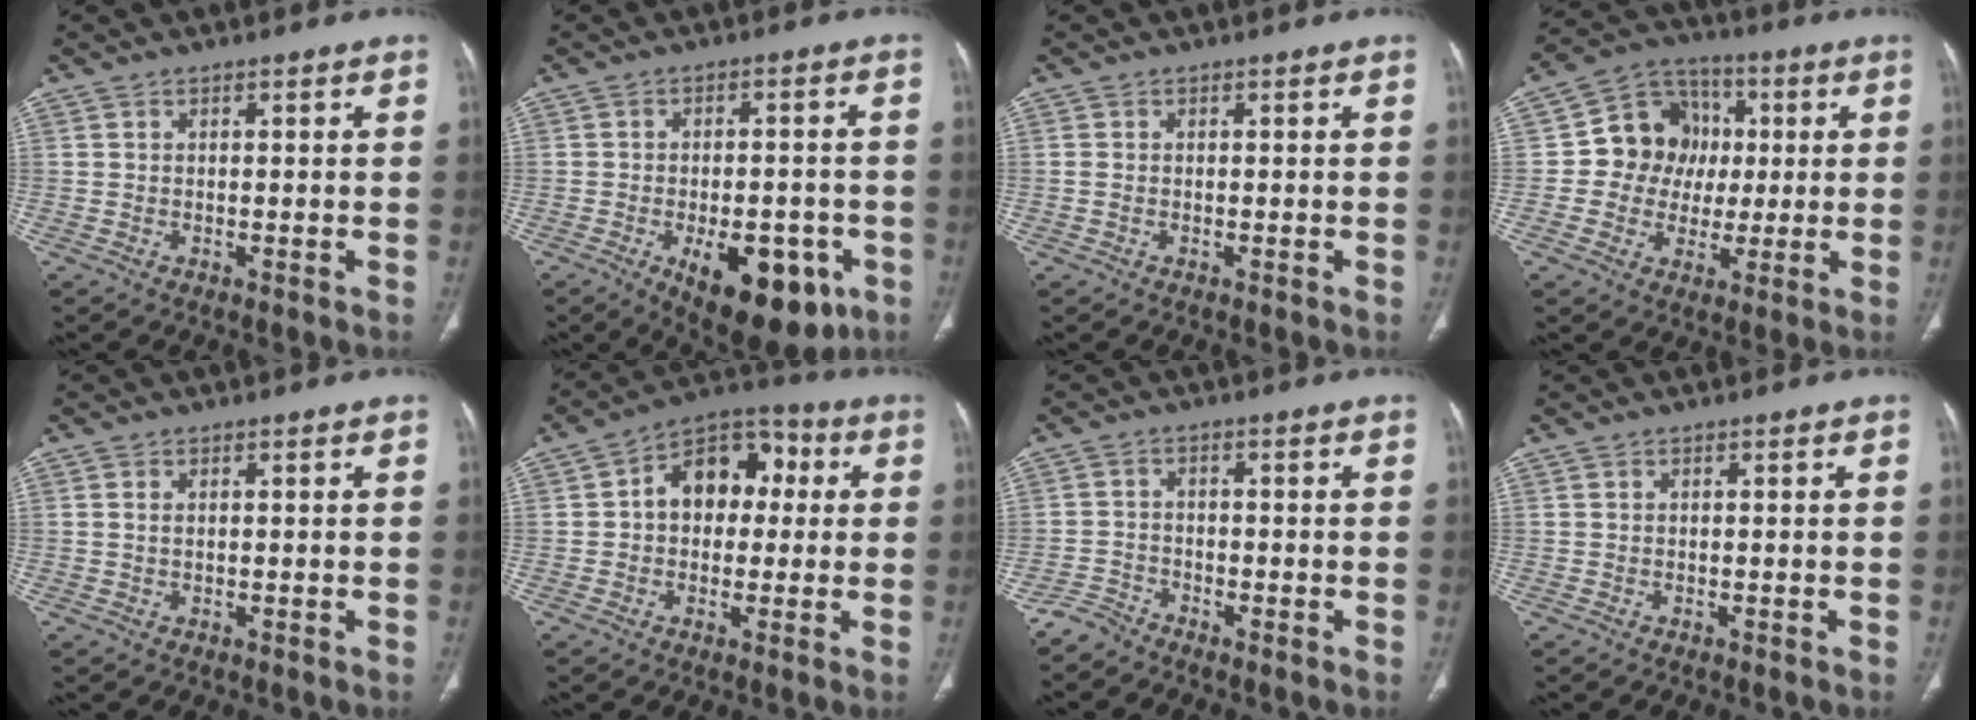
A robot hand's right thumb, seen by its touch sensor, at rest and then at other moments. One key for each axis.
{"total": 16.1, "fx": -6.6, "fy": 8.1, "fz": 12.2, "tx": -0.141, "ty": 0.013, "tz": -0.077}
{"total": 0.8, "fx": -0.1, "fy": 0.5, "fz": 0.6, "tx": -0.020, "ty": 0.003, "tz": 0.002}
{"total": 14.7, "fx": 1.2, "fy": 12.9, "fz": 6.9, "tx": -0.065, "ty": 0.021, "tz": 0.019}
{"total": 1.0, "fx": 0.3, "fy": 0.5, "fz": 0.8, "tx": -0.024, "ty": 0.005, "tz": 0.011}
{"total": 12.5, "fx": 1.8, "fy": 8.9, "fz": 8.6, "tx": -0.090, "ty": 0.031, "tz": 0.016}
{"total": 2.6, "fx": -2.5, "fy": 0.6, "fz": -0.3, "tx": 0.011, "ty": -0.002, "tz": -0.056}
{"total": 0.0}